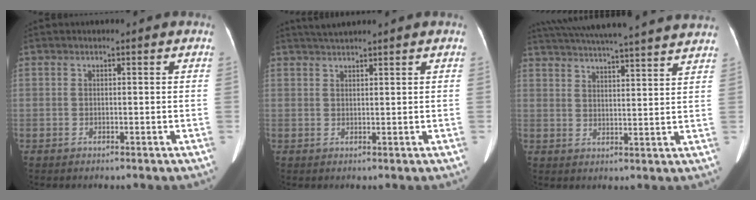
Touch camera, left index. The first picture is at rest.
{"total": 2.6, "force": [2.4, -0.4, 0.9], "torque": [-0.016, 0.017, 0.049]}
{"total": 24.5, "force": [22.3, 1.2, 10.1], "torque": [-0.173, 0.011, 0.296]}